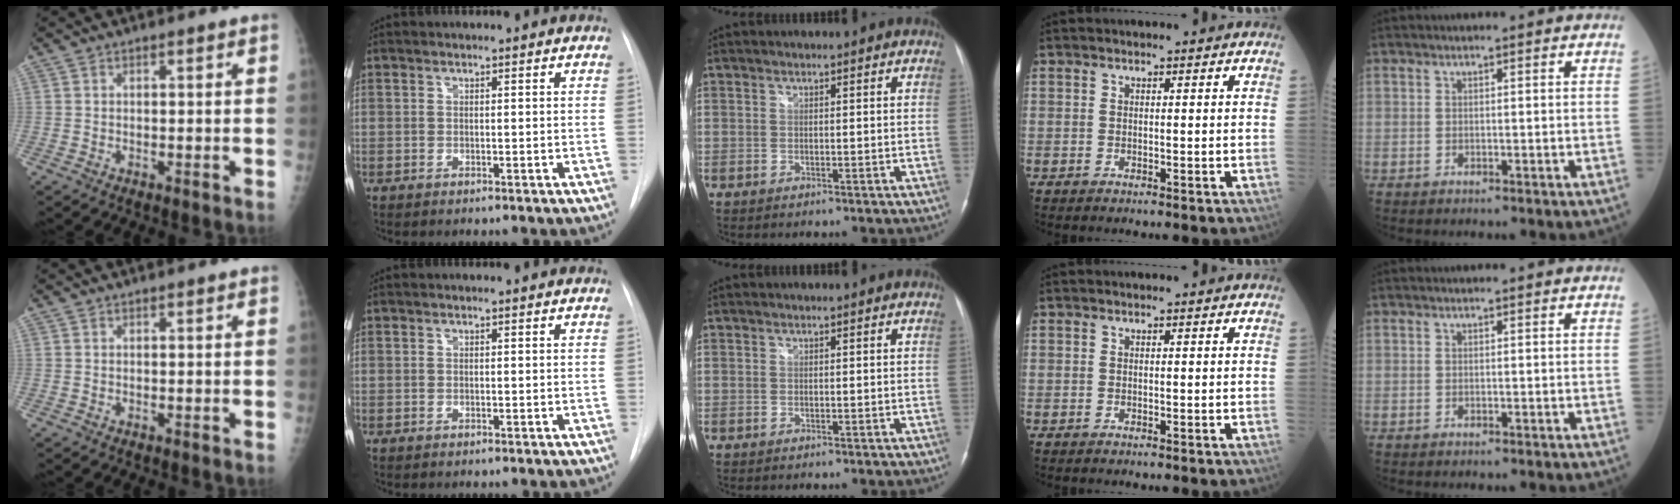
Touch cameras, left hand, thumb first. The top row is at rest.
{}